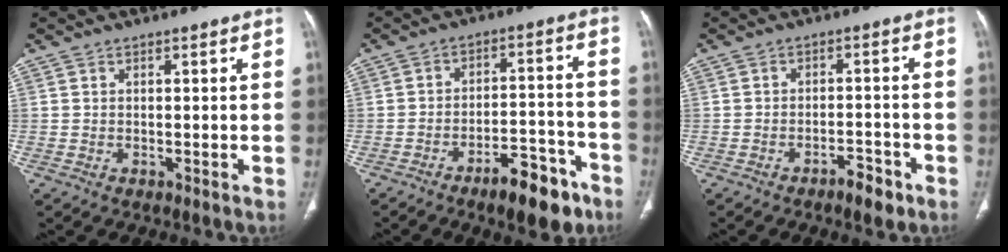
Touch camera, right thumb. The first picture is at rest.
{"total": 11.2, "force": [-7.5, 4.0, 7.2], "torque": [-0.087, 0.057, -0.115]}
{"total": 4.3, "force": [-3.1, 1.6, 2.6], "torque": [-0.031, 0.021, -0.045]}